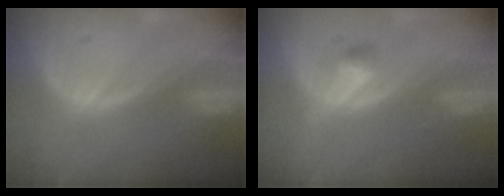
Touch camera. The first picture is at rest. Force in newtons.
{"total": 2.8, "press": 2.7, "slide": 0.2}